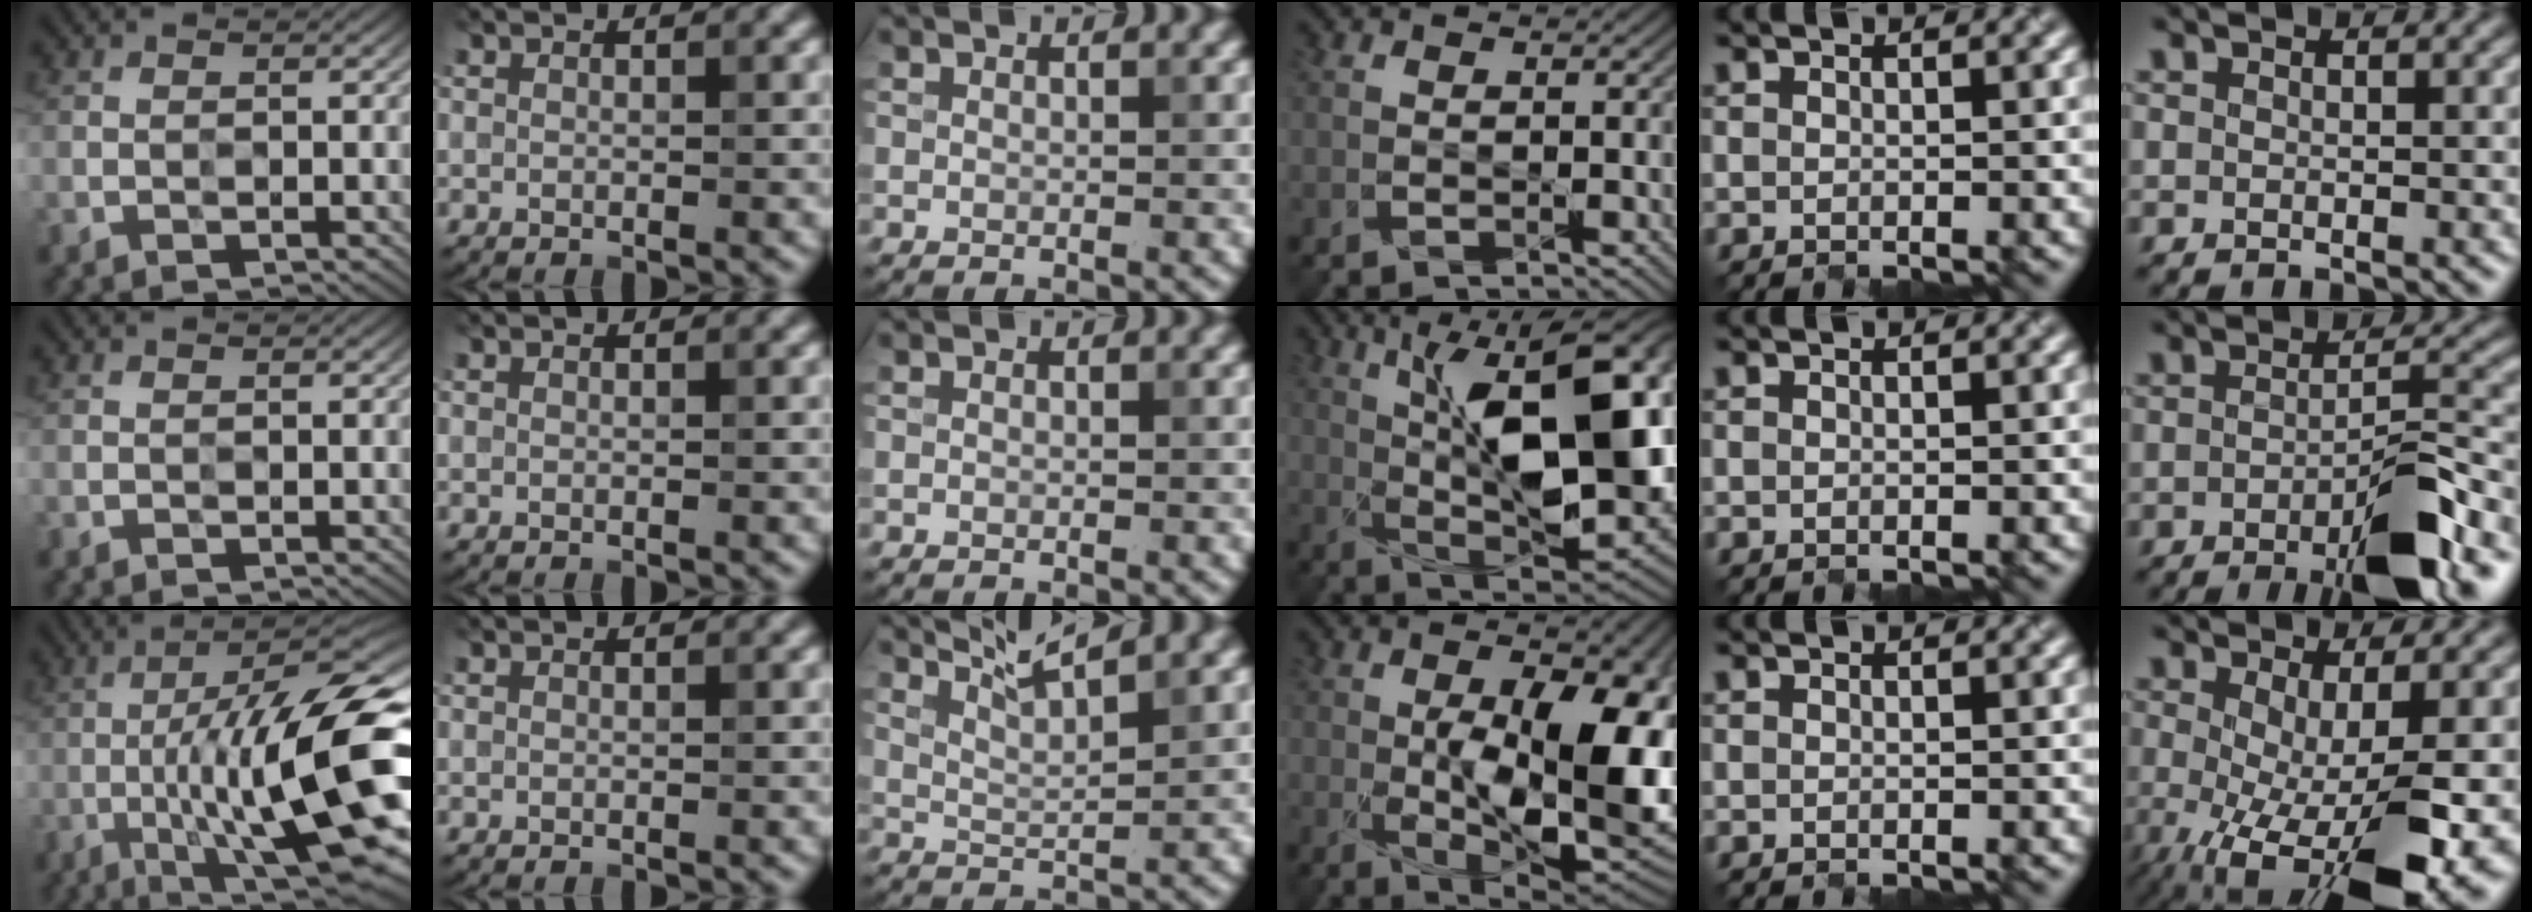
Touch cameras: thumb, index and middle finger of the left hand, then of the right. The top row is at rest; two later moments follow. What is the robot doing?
{"motion": "open", "object": "hinged tin"}